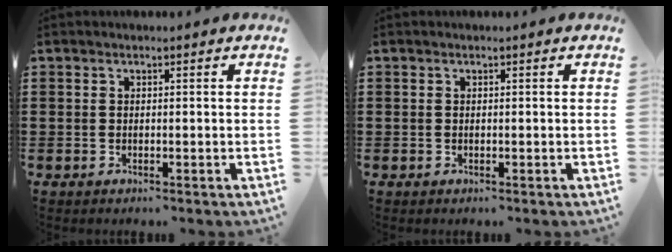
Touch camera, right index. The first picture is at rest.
{"total": 0.0}